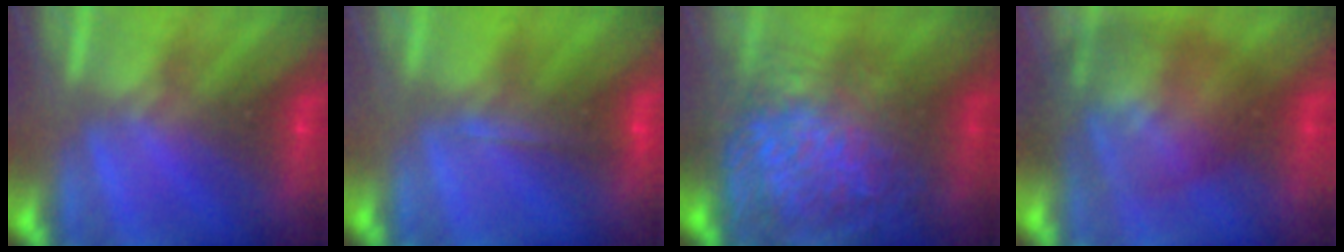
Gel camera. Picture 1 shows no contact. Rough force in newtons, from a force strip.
{"total": 1.8}
{"total": 8.1}
{"total": 7.6}